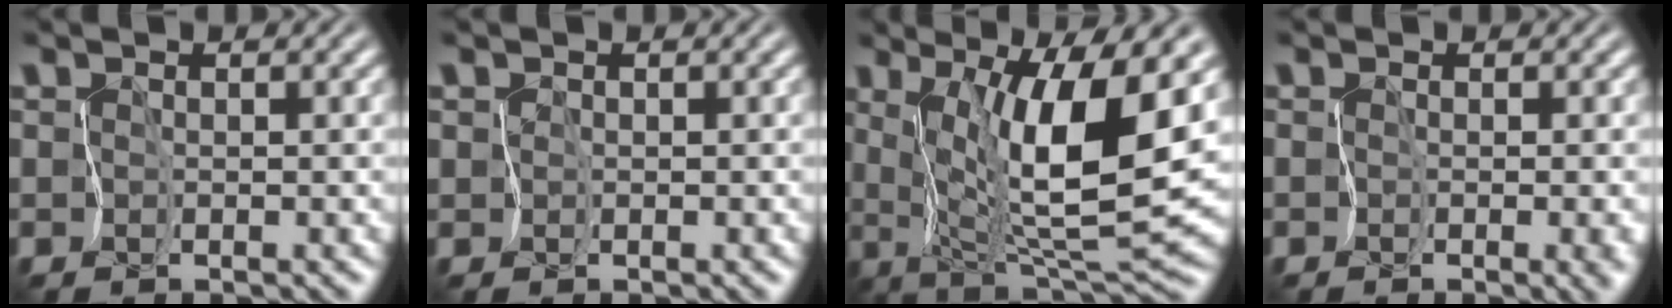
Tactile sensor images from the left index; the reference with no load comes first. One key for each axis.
{"total": 1.5, "fx": 0.7, "fy": 1.3, "fz": 0.5, "tx": -0.001, "ty": 0.014, "tz": -0.004}
{"total": 9.5, "fx": 2.5, "fy": 1.6, "fz": 9.0, "tx": -0.153, "ty": -0.016, "tz": 0.052}
{"total": 2.4, "fx": -0.9, "fy": 1.1, "fz": 2.0, "tx": -0.018, "ty": -0.013, "tz": -0.009}